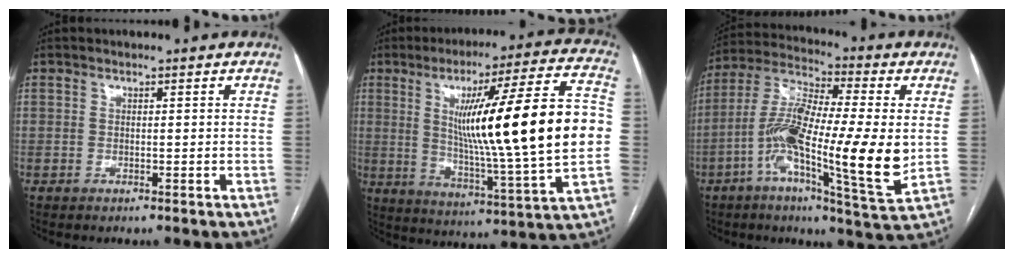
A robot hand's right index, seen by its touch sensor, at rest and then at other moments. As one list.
[{"total": 25.1, "force": [1.7, 0.3, 25.0], "torque": [-0.365, 0.006, 0.019]}, {"total": 18.8, "force": [-2.4, 2.3, 18.5], "torque": [-0.353, -0.004, -0.048]}]